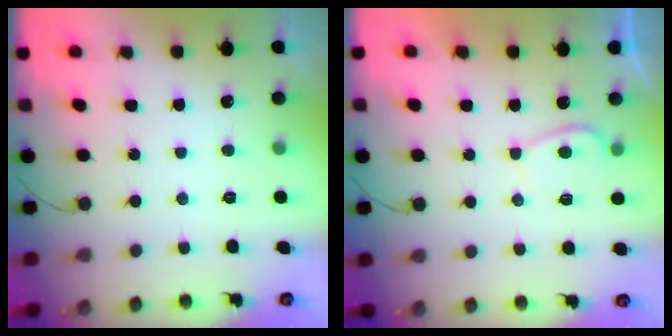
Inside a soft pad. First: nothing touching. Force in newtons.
{"total": 3.4, "press": 3.3, "slide": 0.6}